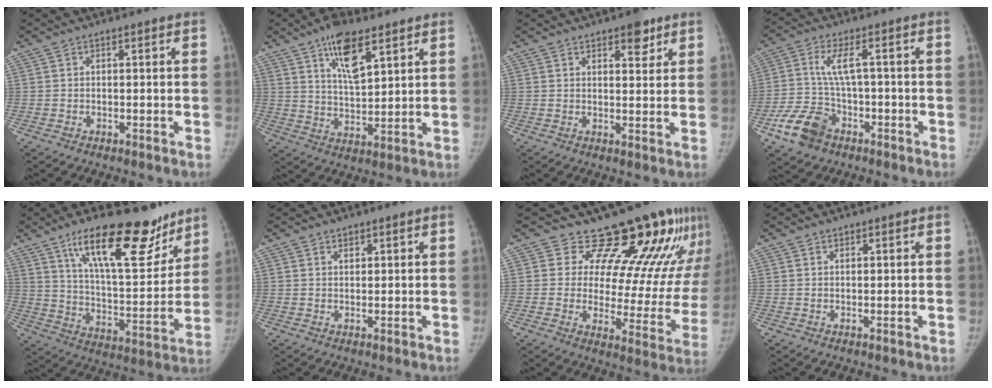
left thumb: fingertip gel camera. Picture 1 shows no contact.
{"total": 10.5, "force": [6.1, 4.0, 7.6], "torque": [-0.116, -0.032, 0.109]}
{"total": 4.9, "force": [3.1, 2.2, 3.0], "torque": [-0.020, -0.016, 0.041]}
{"total": 9.1, "force": [-4.4, 6.0, 5.2], "torque": [-0.096, 0.023, -0.077]}
{"total": 22.5, "force": [14.8, 8.1, 14.9], "torque": [-0.182, -0.072, 0.240]}
{"total": 1.3, "force": [0.9, 0.8, 0.5], "torque": [0.000, -0.005, 0.013]}
{"total": 19.3, "force": [15.8, 8.1, 7.5], "torque": [-0.035, -0.103, 0.189]}
{"total": 0.5, "force": [0.4, 0.3, 0.2], "torque": [-0.001, -0.002, 0.005]}